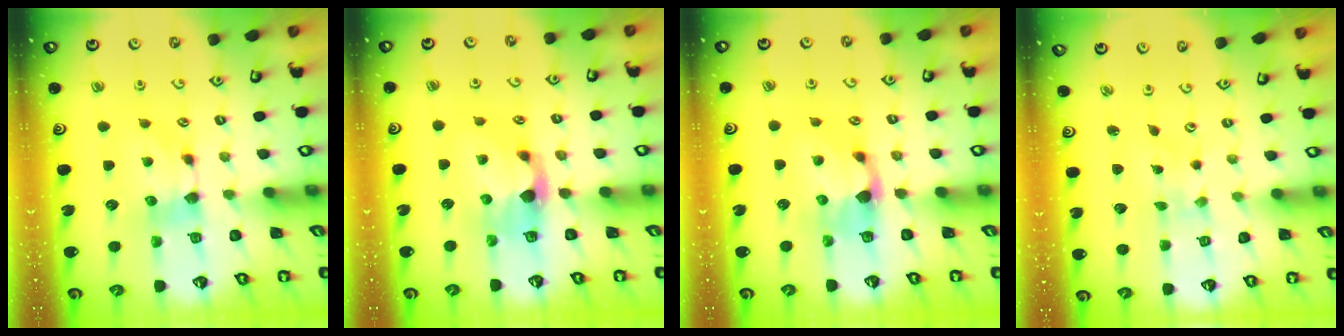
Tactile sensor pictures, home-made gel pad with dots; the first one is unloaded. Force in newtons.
{"total": 2.9, "press": 2.6, "slide": 1.3}
{"total": 1.9, "press": 1.4, "slide": 1.2}
{"total": 5.1, "press": 5.1, "slide": 0.7}